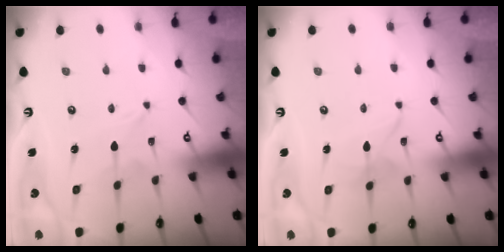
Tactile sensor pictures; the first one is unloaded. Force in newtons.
{"total": 3.0, "press": 3.0, "slide": 0.2}